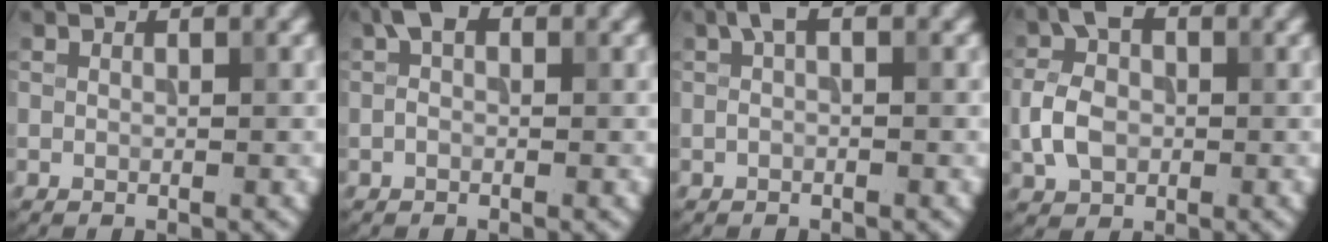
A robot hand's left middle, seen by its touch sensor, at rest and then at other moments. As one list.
[{"total": 1.9, "force": [0.3, 1.1, 1.6], "torque": [-0.027, 0.010, -0.005]}, {"total": 1.3, "force": [0.1, 0.5, 1.2], "torque": [-0.024, 0.007, -0.002]}, {"total": 4.6, "force": [-0.6, 3.3, 3.1], "torque": [-0.068, 0.008, -0.019]}]